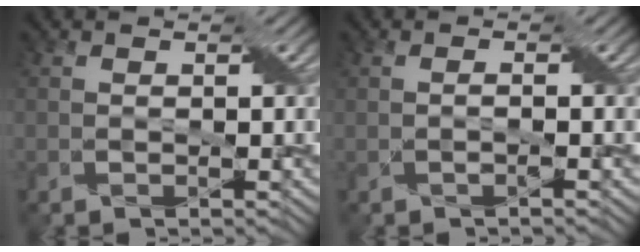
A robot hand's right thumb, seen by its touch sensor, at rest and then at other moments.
{"total": 0.9, "force": [-0.7, -0.4, 0.3], "torque": [-0.004, 0.004, -0.015]}